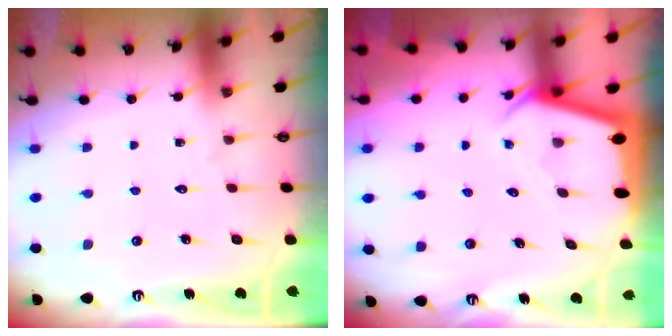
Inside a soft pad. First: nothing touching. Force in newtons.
{"total": 2.6, "press": 2.6, "slide": 0.3}